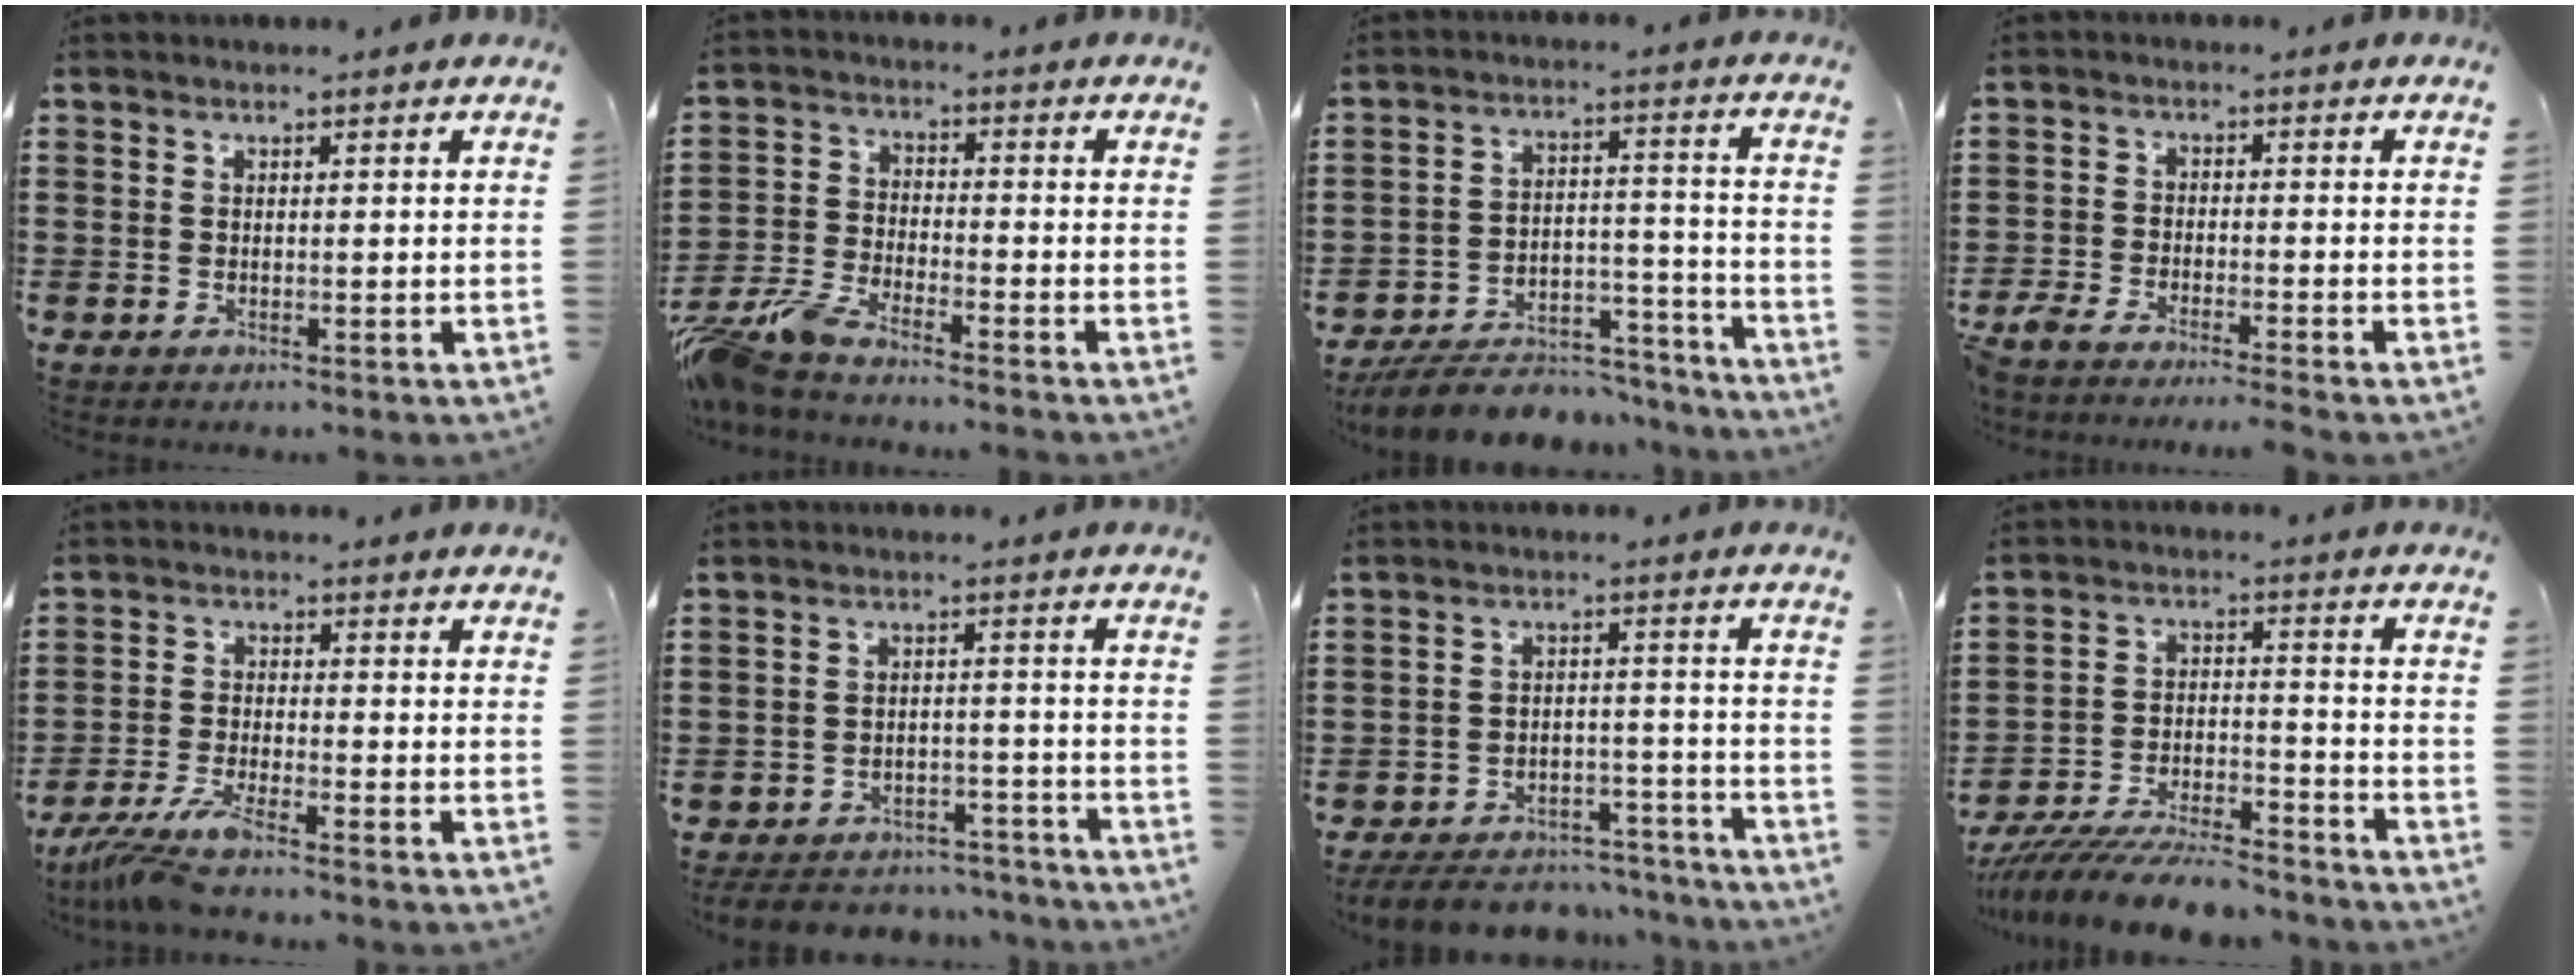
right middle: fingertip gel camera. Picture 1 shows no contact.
{"total": 6.2, "force": [-5.6, 0.5, 2.5], "torque": [-0.089, -0.018, -0.118]}
{"total": 8.2, "force": [-7.6, 1.9, 2.4], "torque": [-0.039, 0.024, -0.145]}
{"total": 3.5, "force": [-3.4, -0.2, 0.9], "torque": [-0.039, -0.009, -0.076]}
{"total": 5.5, "force": [-4.7, -0.2, 2.9], "torque": [-0.082, -0.026, -0.097]}
{"total": 4.9, "force": [-4.8, 0.9, 0.5], "torque": [-0.013, 0.007, -0.099]}
{"total": 6.5, "force": [-6.2, 1.3, 1.2], "torque": [-0.024, 0.013, -0.124]}
{"total": 9.1, "force": [-8.6, 1.0, 2.9], "torque": [-0.050, 0.014, -0.164]}